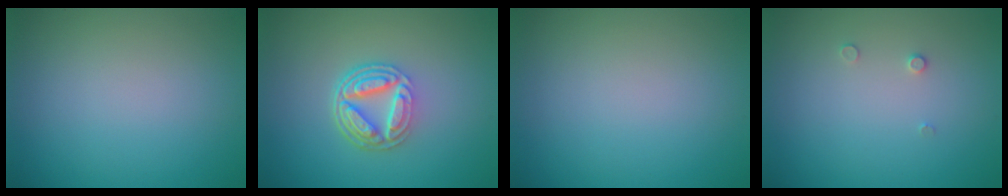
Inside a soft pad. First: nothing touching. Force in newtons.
{"total": 5.3, "press": 3.9, "slide": 3.7}
{"total": 0.0}
{"total": 0.6, "press": 0.6, "slide": 0.2}